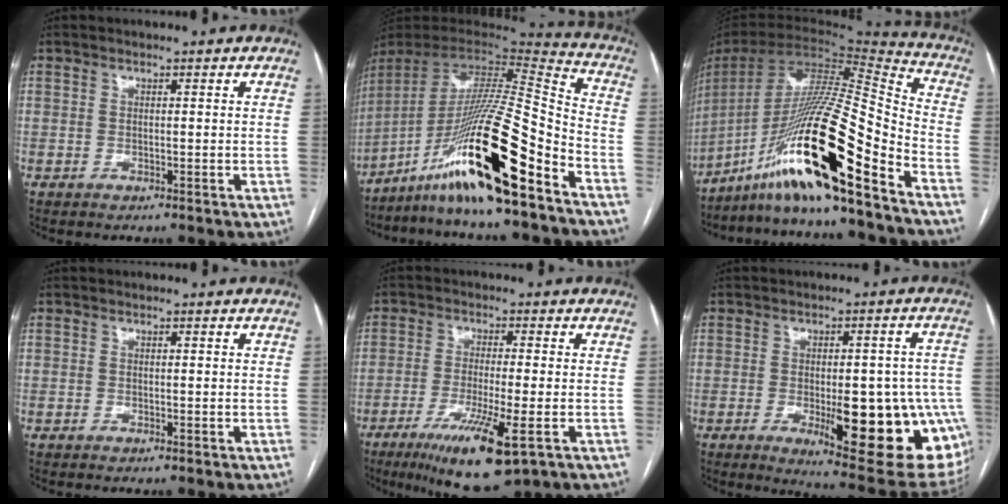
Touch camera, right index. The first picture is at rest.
{"total": 24.2, "force": [-14.4, 0.5, 19.5], "torque": [-0.351, -0.018, -0.258]}
{"total": 25.7, "force": [-15.1, 1.3, 20.8], "torque": [-0.382, -0.017, -0.274]}
{"total": 0.0}
{"total": 11.3, "force": [-5.5, 1.0, 9.8], "torque": [-0.174, -0.033, -0.087]}
{"total": 20.0, "force": [-5.6, 5.8, 18.3], "torque": [-0.143, 0.007, -0.048]}